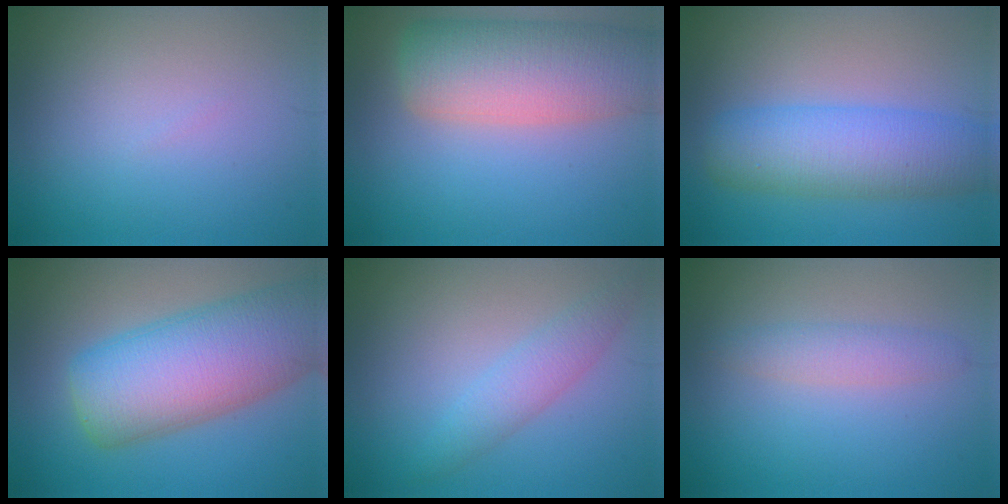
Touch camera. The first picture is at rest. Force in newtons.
{"total": 8.6, "press": 8.6, "slide": 0.8}
{"total": 6.7, "press": 6.7, "slide": 0.2}
{"total": 11.1, "press": 11.1, "slide": 0.5}
{"total": 2.5, "press": 2.5, "slide": 0.1}
{"total": 2.0, "press": 2.0, "slide": 0.1}